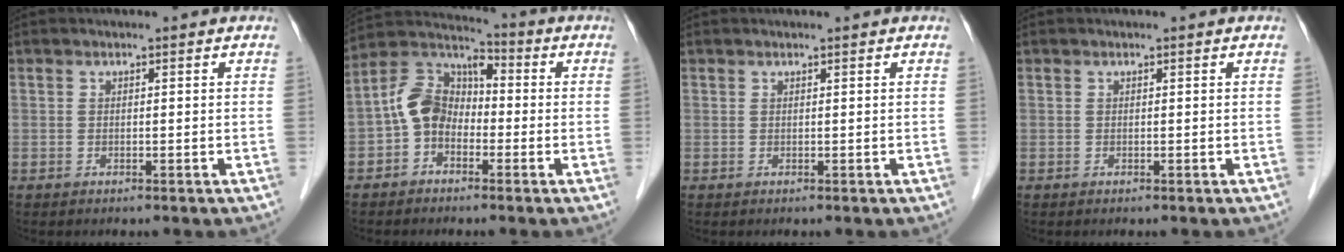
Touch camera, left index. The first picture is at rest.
{"total": 8.1, "force": [-1.9, 5.8, 5.4], "torque": [-0.121, 0.033, -0.049]}
{"total": 0.0}
{"total": 0.0}